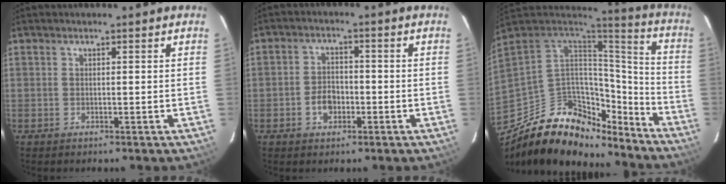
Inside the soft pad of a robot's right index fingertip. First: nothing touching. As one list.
[{"total": 4.4, "force": [-1.8, 3.2, 2.4], "torque": [-0.049, 0.010, -0.029]}, {"total": 24.3, "force": [-17.2, 12.6, 11.6], "torque": [-0.224, 0.037, -0.256]}]